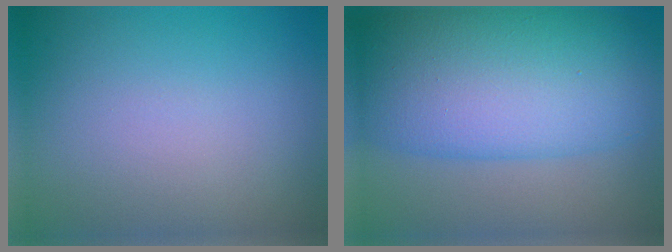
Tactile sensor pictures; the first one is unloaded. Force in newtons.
{"total": 12.4, "press": 12.4, "slide": 0.2}